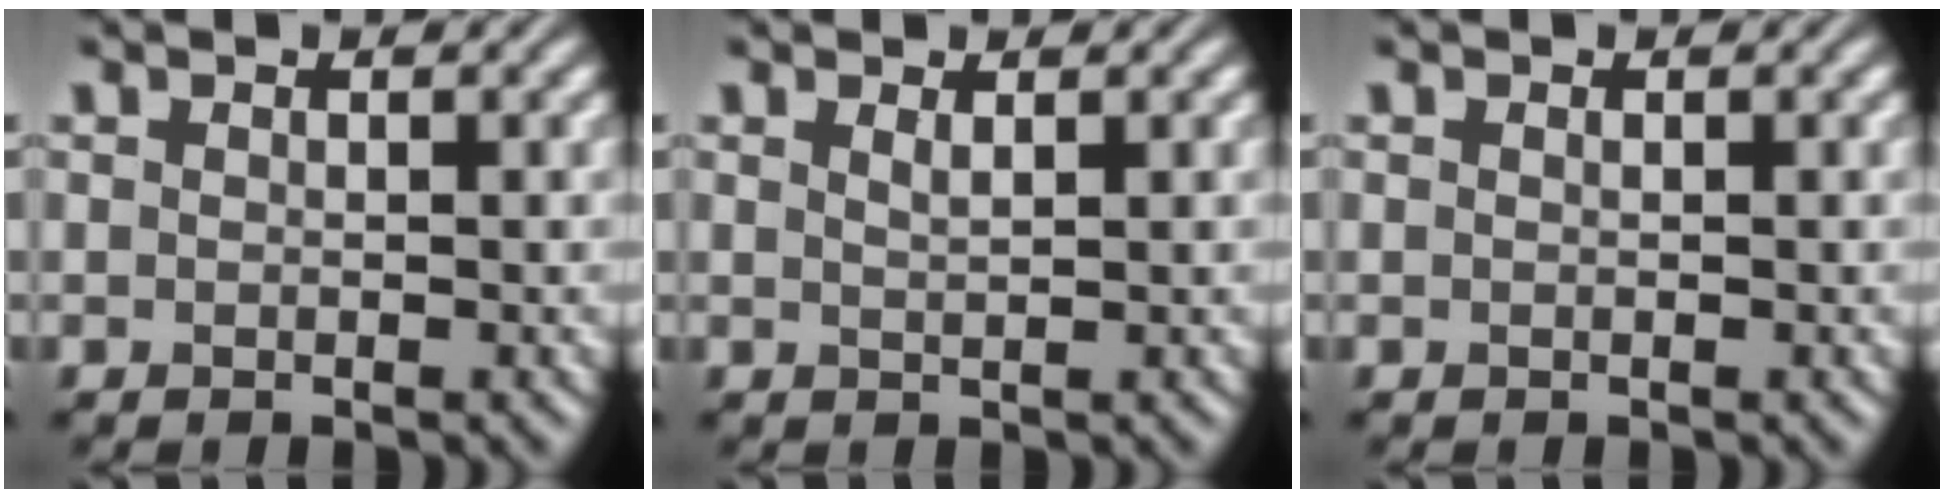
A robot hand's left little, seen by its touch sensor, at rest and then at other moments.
{"total": 0.9, "force": [0.6, 0.2, 0.6], "torque": [-0.007, 0.000, 0.009]}
{"total": 0.0}